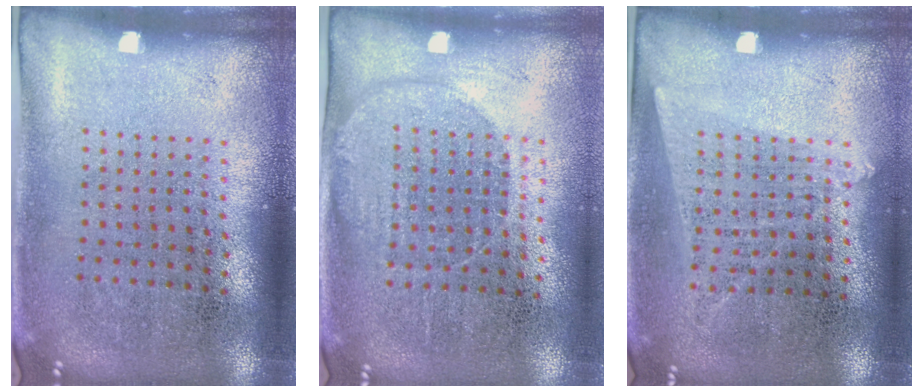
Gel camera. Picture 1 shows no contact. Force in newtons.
{"total": 1.5, "press": 1.4, "slide": 0.8}
{"total": 1.2, "press": 1.1, "slide": 0.5}